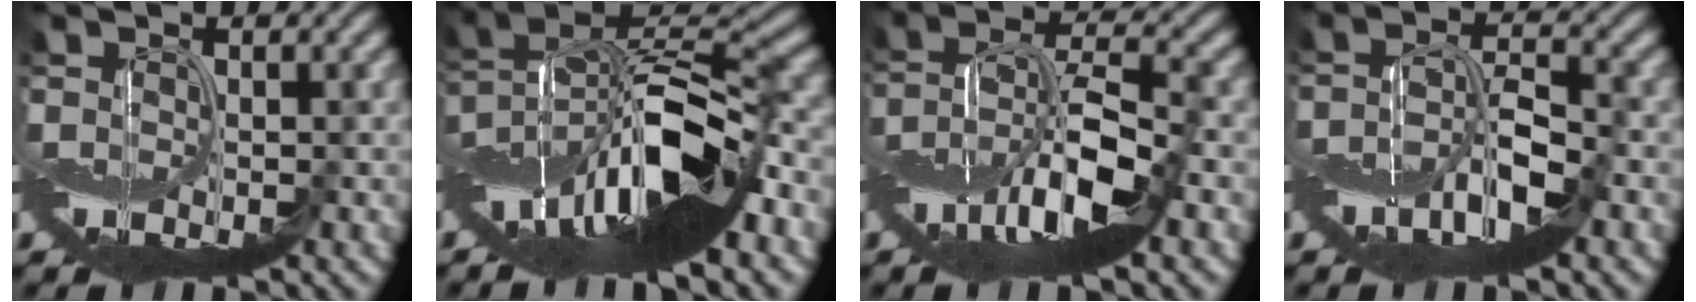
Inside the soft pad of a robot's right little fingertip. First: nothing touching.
{"total": 14.2, "force": [-4.9, 4.7, 12.4], "torque": [-0.204, 0.024, -0.093]}
{"total": 8.8, "force": [-4.0, 2.6, 7.3], "torque": [-0.138, 0.012, -0.085]}
{"total": 5.3, "force": [-2.6, 1.7, 4.3], "torque": [-0.083, 0.005, -0.052]}